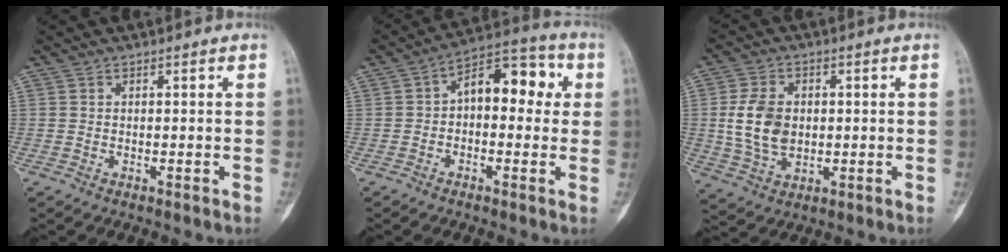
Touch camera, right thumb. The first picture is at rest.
{"total": 12.0, "force": [1.4, 7.1, 9.7], "torque": [-0.099, 0.039, 0.008]}
{"total": 9.6, "force": [0.5, 6.7, 6.8], "torque": [-0.117, -0.002, 0.015]}